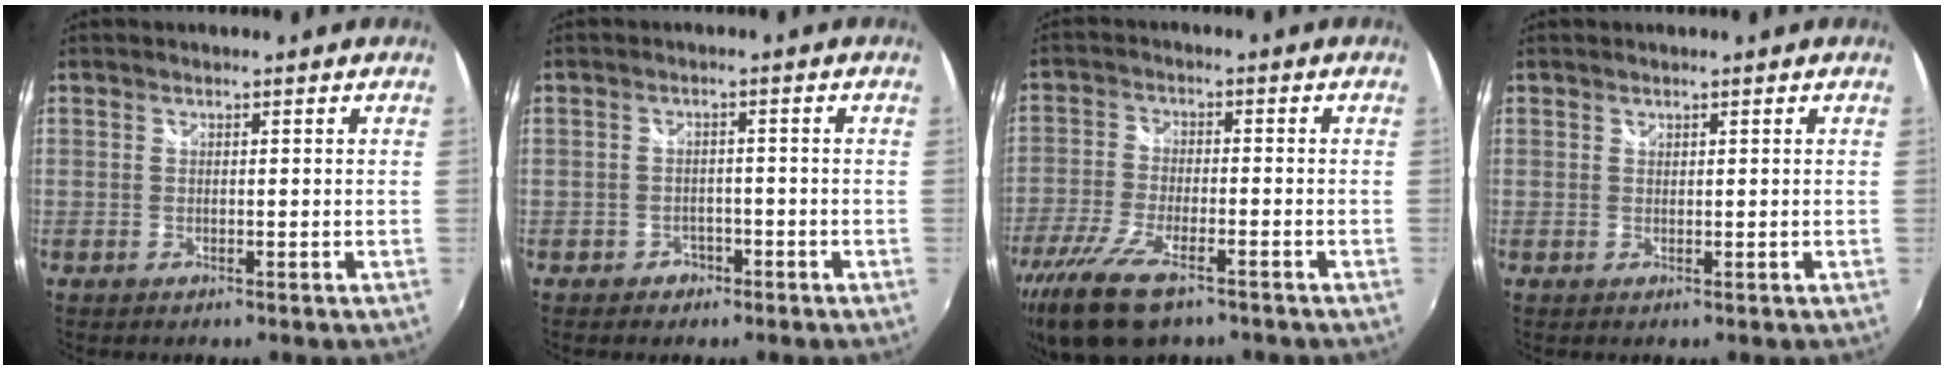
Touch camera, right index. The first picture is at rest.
{"total": 3.1, "force": [-1.9, 2.4, 0.5], "torque": [-0.015, 0.008, -0.026]}
{"total": 12.0, "force": [-8.2, 4.3, 7.7], "torque": [-0.183, -0.034, -0.158]}
{"total": 0.0}